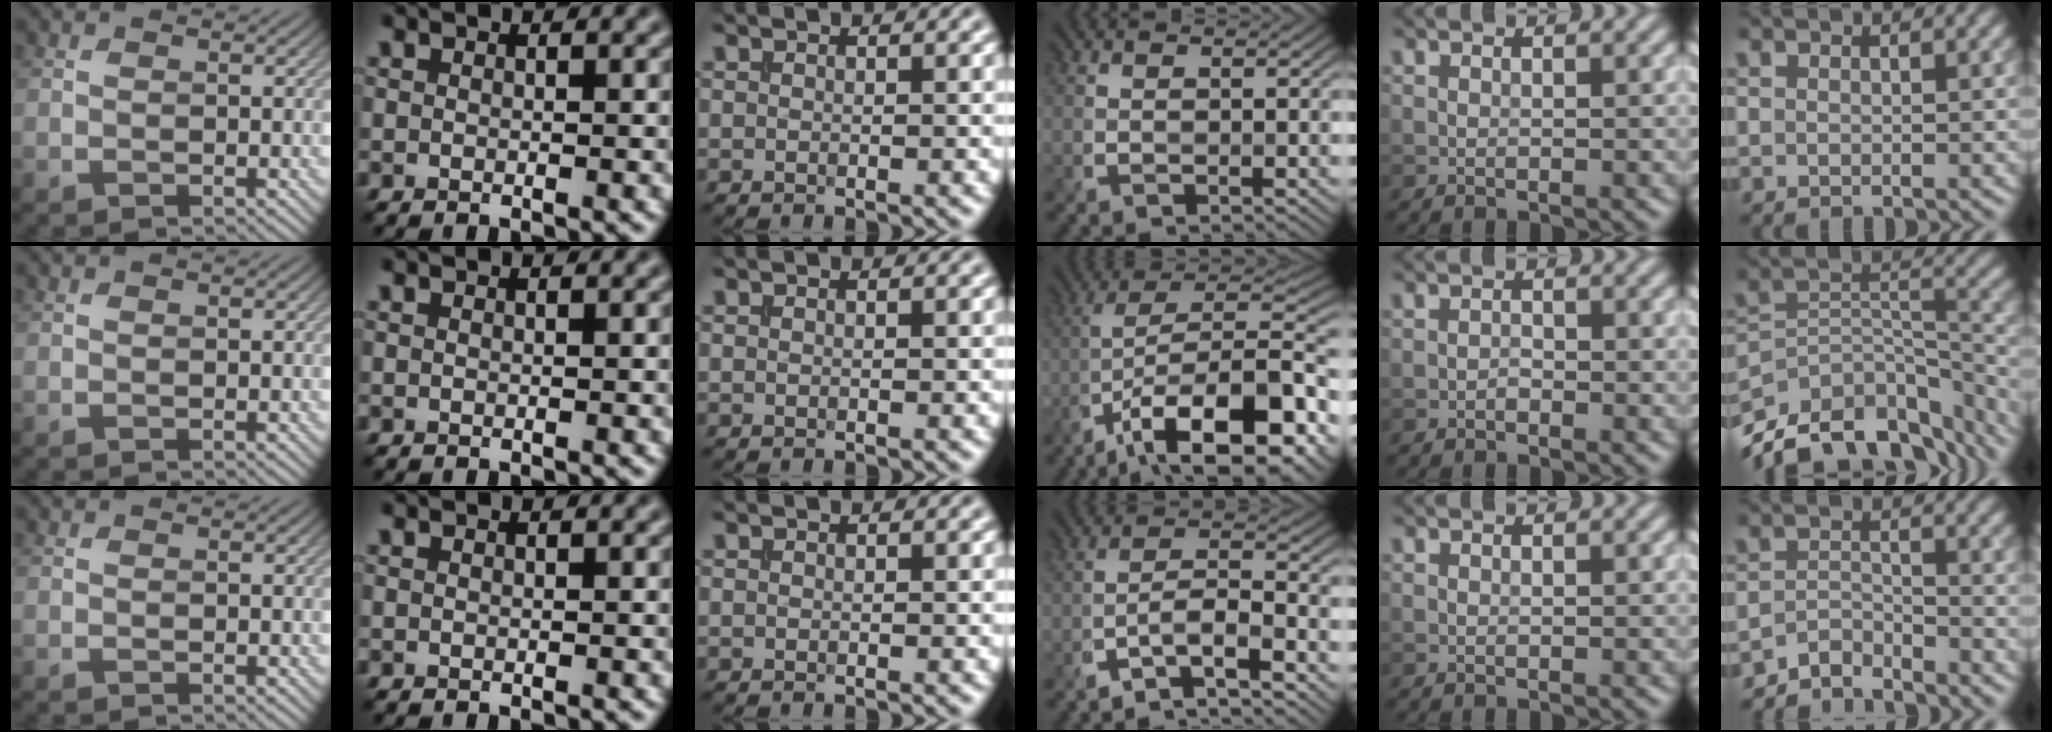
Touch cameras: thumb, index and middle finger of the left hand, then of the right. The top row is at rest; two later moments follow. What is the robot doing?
{"motion": "insert", "object": "file holder"}